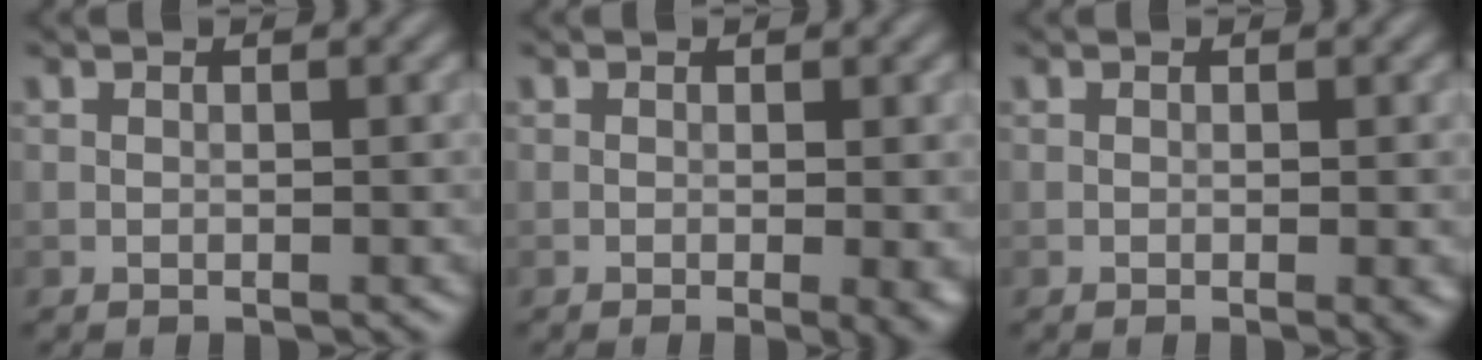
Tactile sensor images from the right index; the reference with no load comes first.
{"total": 2.5, "force": [-0.4, 0.5, 2.4], "torque": [-0.030, -0.006, -0.007]}
{"total": 1.0, "force": [-0.2, 0.1, 1.0], "torque": [-0.014, -0.005, -0.004]}